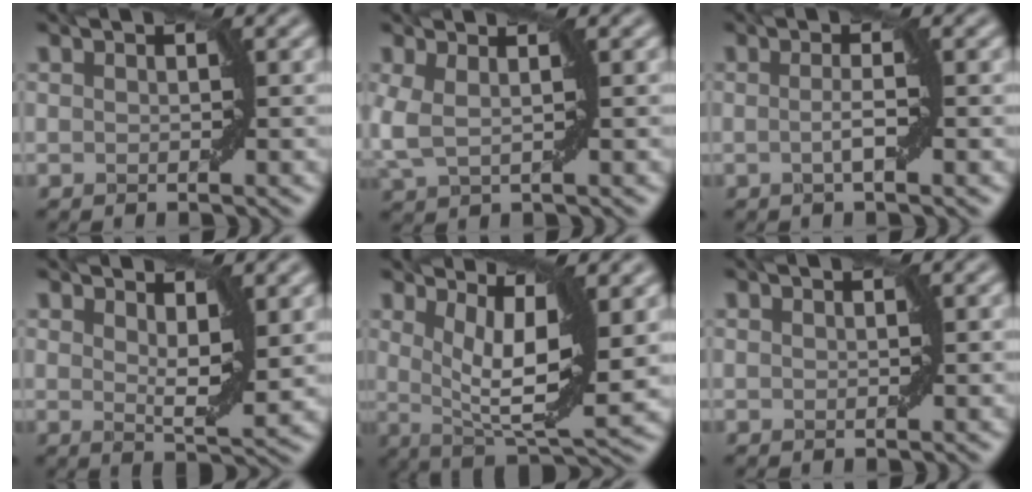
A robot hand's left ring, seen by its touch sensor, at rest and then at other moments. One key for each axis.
{"total": 2.3, "fx": 0.5, "fy": 0.8, "fz": 2.1, "tx": -0.054, "ty": 0.004, "tz": 0.009}
{"total": 1.9, "fx": -0.2, "fy": 0.2, "fz": 1.8, "tx": -0.036, "ty": 0.001, "tz": -0.007}
{"total": 3.2, "fx": 1.6, "fy": 0.9, "fz": 2.7, "tx": -0.042, "ty": -0.009, "tz": 0.027}
{"total": 8.0, "fx": 2.1, "fy": 2.2, "fz": 7.4, "tx": -0.119, "ty": -0.010, "tz": 0.040}
{"total": 0.0}